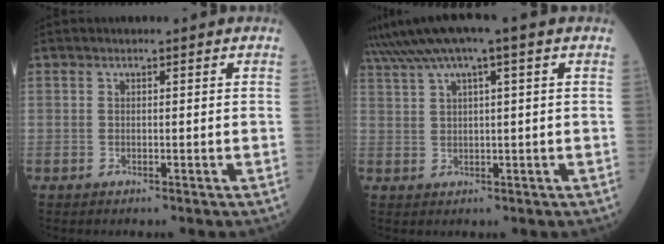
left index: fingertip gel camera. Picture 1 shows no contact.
{"total": 8.5, "force": [5.3, 0.2, 6.6], "torque": [-0.126, 0.041, 0.094]}